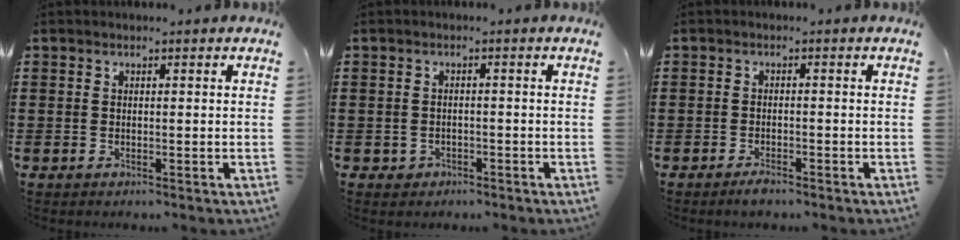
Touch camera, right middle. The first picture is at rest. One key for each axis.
{"total": 1.1, "fx": -0.8, "fy": 0.8, "fz": 0.2, "tx": -0.007, "ty": 0.001, "tz": -0.019}
{"total": 1.6, "fx": -1.3, "fy": 0.3, "fz": 0.8, "tx": -0.016, "ty": -0.001, "tz": -0.025}